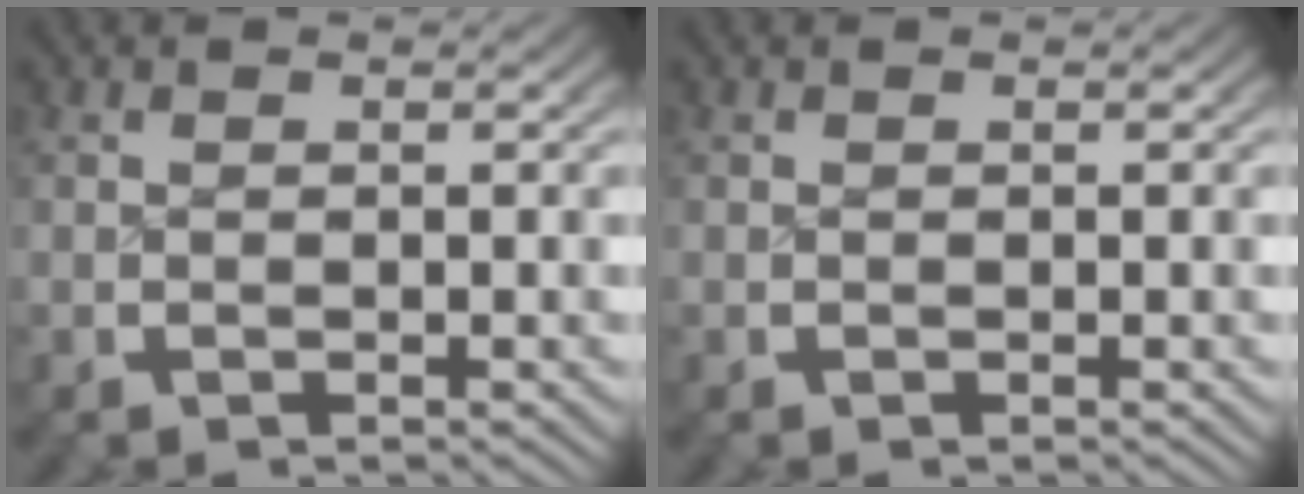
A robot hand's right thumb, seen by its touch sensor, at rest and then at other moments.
{"total": 0.0}